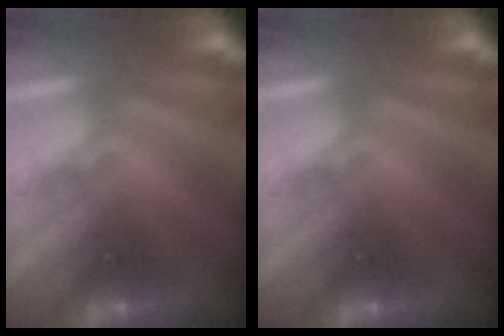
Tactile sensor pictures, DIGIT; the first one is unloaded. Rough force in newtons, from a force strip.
{"total": 0.0}